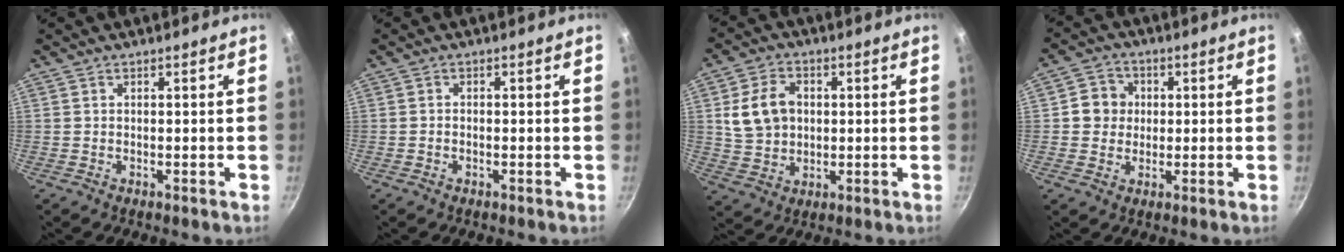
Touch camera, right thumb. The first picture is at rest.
{"total": 0.7, "force": [-0.4, 0.4, 0.4], "torque": [-0.011, 0.004, -0.009]}
{"total": 9.7, "force": [1.5, 7.5, 6.0], "torque": [-0.092, 0.007, 0.027]}
{"total": 5.9, "force": [0.7, 5.5, 1.9], "torque": [0.002, 0.005, -0.001]}